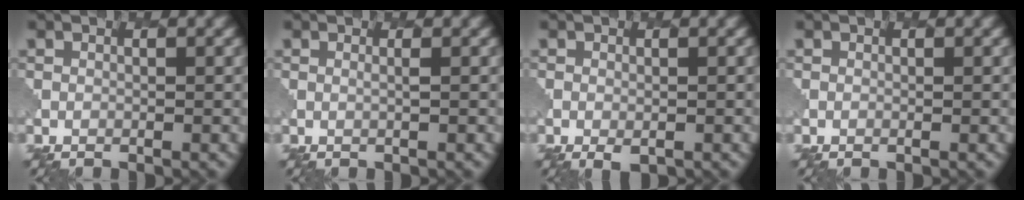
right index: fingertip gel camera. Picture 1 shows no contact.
{"total": 0.7, "force": [0.4, 0.2, 0.5], "torque": [-0.005, -0.002, 0.004]}
{"total": 1.2, "force": [-0.3, 0.7, 0.9], "torque": [-0.014, -0.008, -0.001]}
{"total": 0.0}